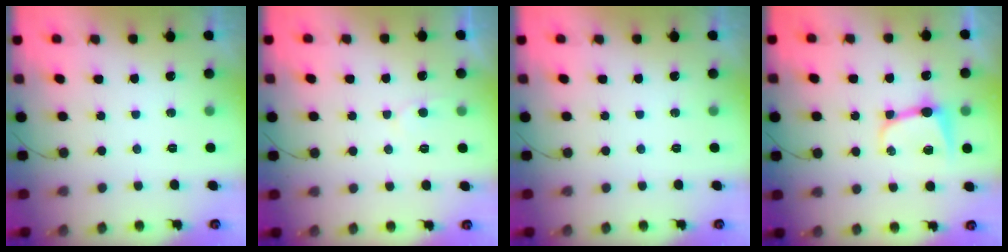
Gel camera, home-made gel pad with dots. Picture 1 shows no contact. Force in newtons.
{"total": 6.1, "press": 6.0, "slide": 0.6}
{"total": 0.0}
{"total": 7.9, "press": 7.9, "slide": 0.8}